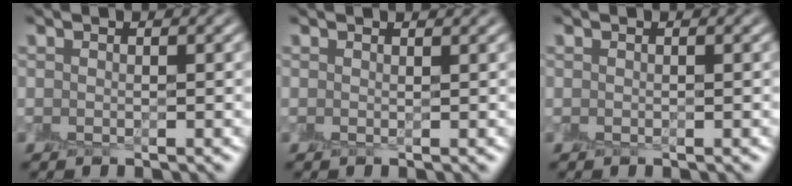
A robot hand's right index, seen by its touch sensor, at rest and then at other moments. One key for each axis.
{"total": 0.7, "fx": 0.5, "fy": 0.1, "fz": 0.4, "tx": -0.006, "ty": -0.002, "tz": 0.002}
{"total": 0.0}